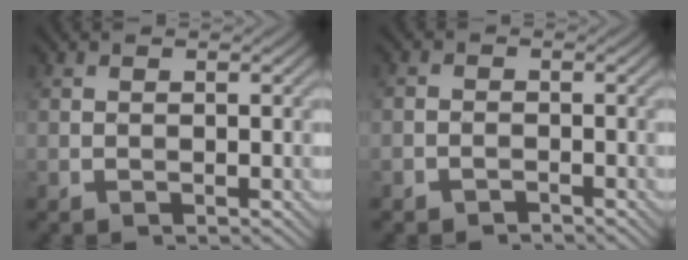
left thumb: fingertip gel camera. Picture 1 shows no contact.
{"total": 1.1, "force": [-0.9, 0.6, 0.1], "torque": [-0.006, 0.003, -0.020]}